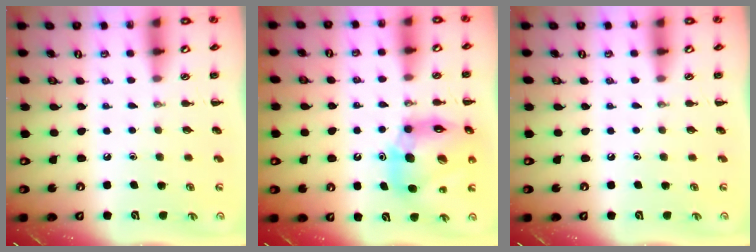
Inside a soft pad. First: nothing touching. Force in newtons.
{"total": 16.4, "press": 15.7, "slide": 4.8}
{"total": 0.0}